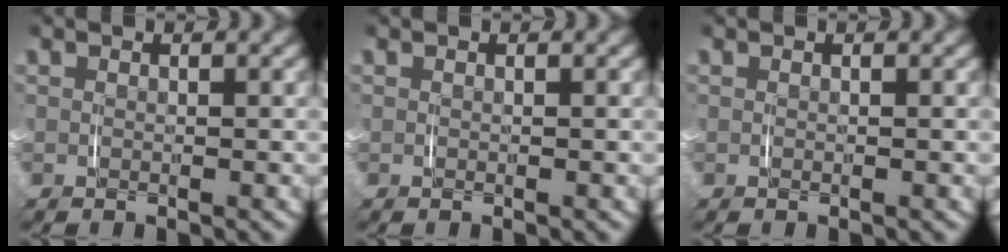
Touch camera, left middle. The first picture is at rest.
{"total": 0.0}
{"total": 0.0}